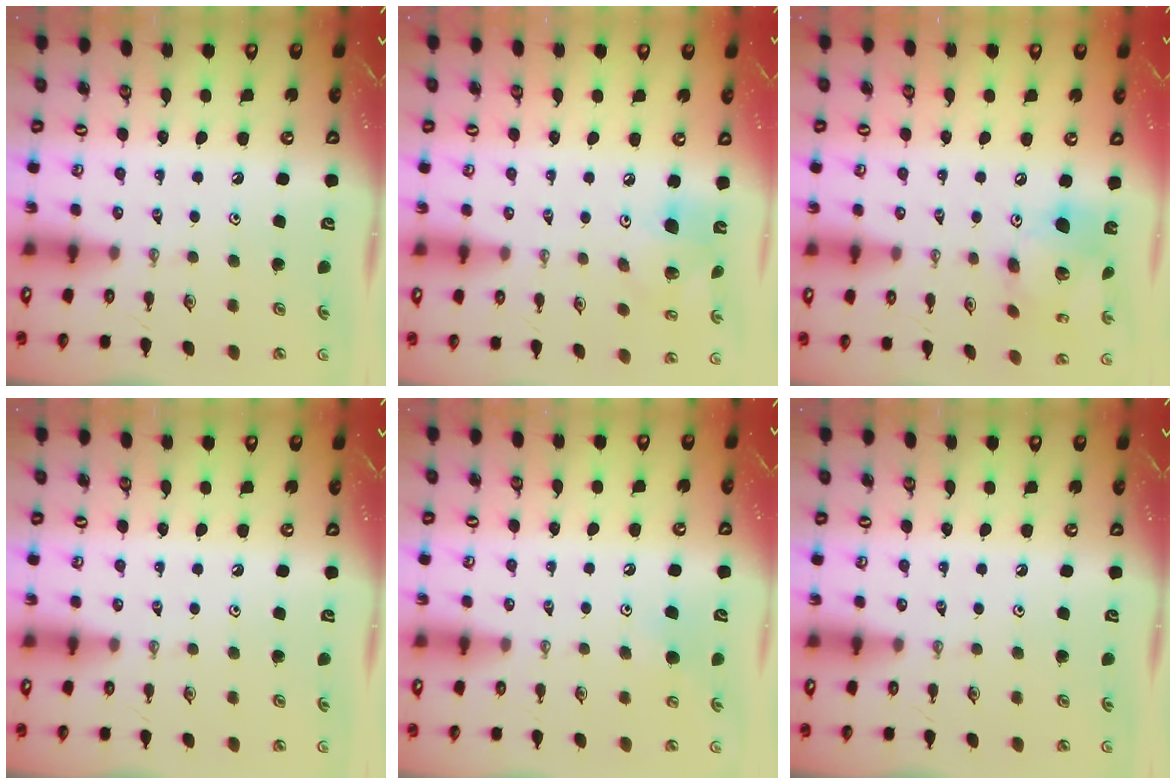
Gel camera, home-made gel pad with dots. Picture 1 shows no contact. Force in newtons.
{"total": 11.4, "press": 11.3, "slide": 1.9}
{"total": 14.5, "press": 14.5, "slide": 1.3}
{"total": 0.0}
{"total": 6.1, "press": 5.8, "slide": 1.7}
{"total": 0.0}